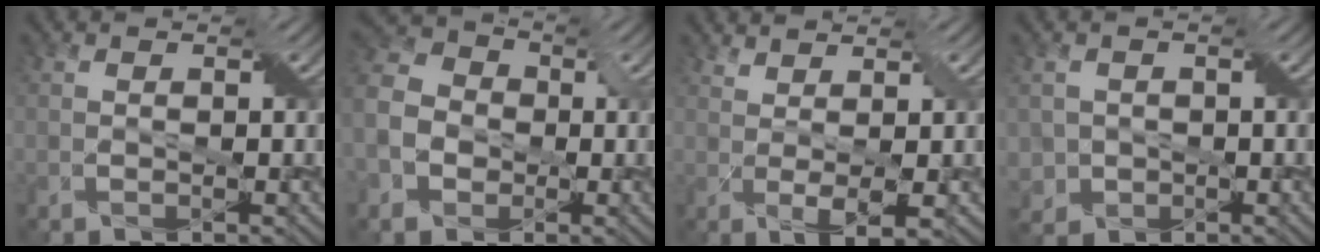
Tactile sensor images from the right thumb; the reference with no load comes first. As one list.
[{"total": 8.1, "force": [-2.3, 6.7, 4.0], "torque": [-0.124, -0.017, -0.061]}, {"total": 3.1, "force": [1.3, 0.3, 2.8], "torque": [-0.062, 0.000, 0.027]}, {"total": 3.6, "force": [-0.7, 3.4, 0.7], "torque": [-0.026, -0.001, -0.020]}]